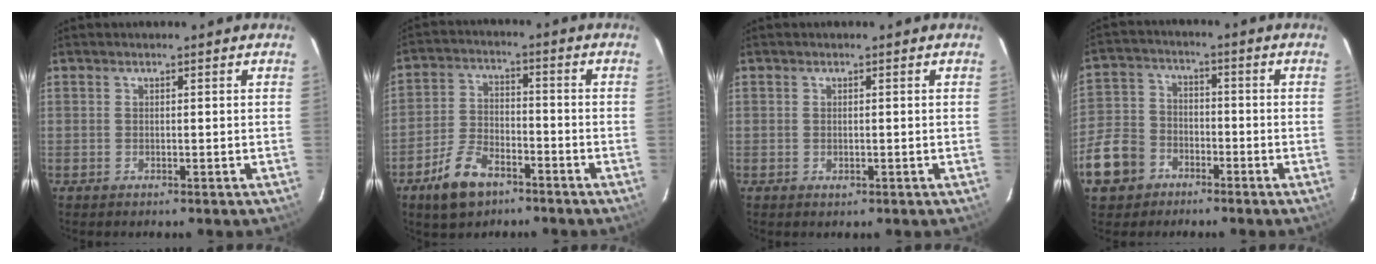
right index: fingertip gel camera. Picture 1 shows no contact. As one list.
[{"total": 9.7, "force": [-6.2, 5.0, 5.5], "torque": [-0.128, 0.005, -0.113]}, {"total": 0.9, "force": [-0.2, 0.6, 0.7], "torque": [-0.011, 0.000, -0.002]}, {"total": 12.4, "force": [-6.4, 9.5, 4.8], "torque": [-0.141, 0.023, -0.112]}]